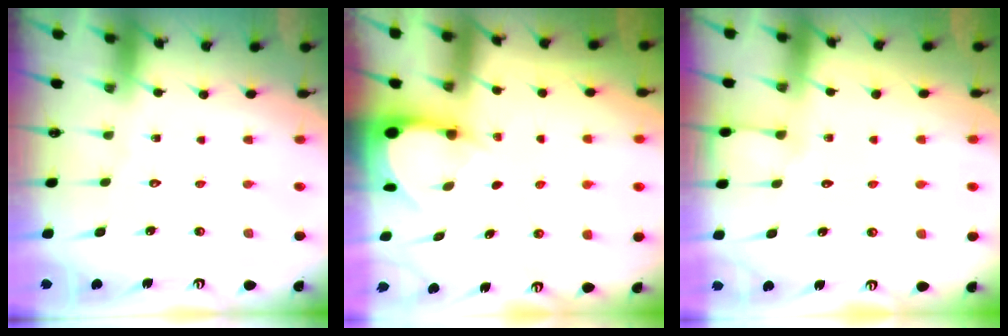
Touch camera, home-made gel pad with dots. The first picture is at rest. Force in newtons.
{"total": 3.1, "press": 3.1, "slide": 0.2}
{"total": 3.8, "press": 3.8, "slide": 0.5}